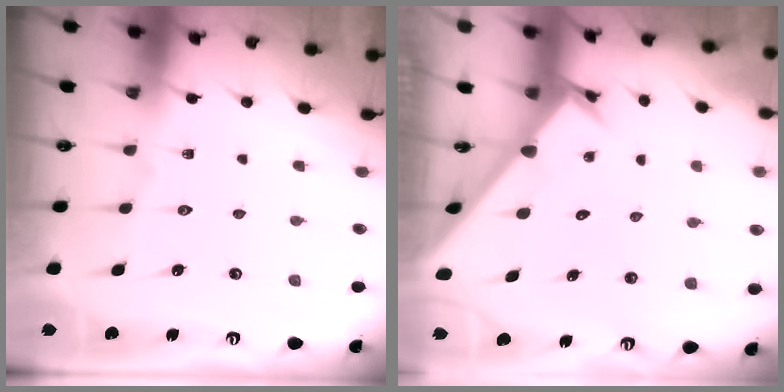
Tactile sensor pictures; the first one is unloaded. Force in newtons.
{"total": 2.6, "press": 2.6, "slide": 0.3}